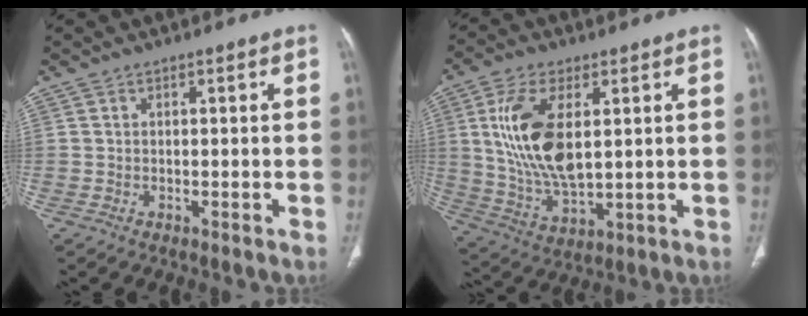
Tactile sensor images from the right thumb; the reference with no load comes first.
{"total": 15.6, "force": [3.3, 7.6, 13.3], "torque": [-0.263, -0.017, 0.073]}